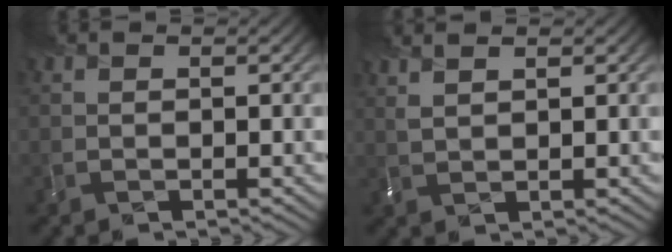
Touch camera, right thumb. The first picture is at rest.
{"total": 2.9, "force": [2.2, 0.9, 1.7], "torque": [-0.035, 0.006, 0.033]}